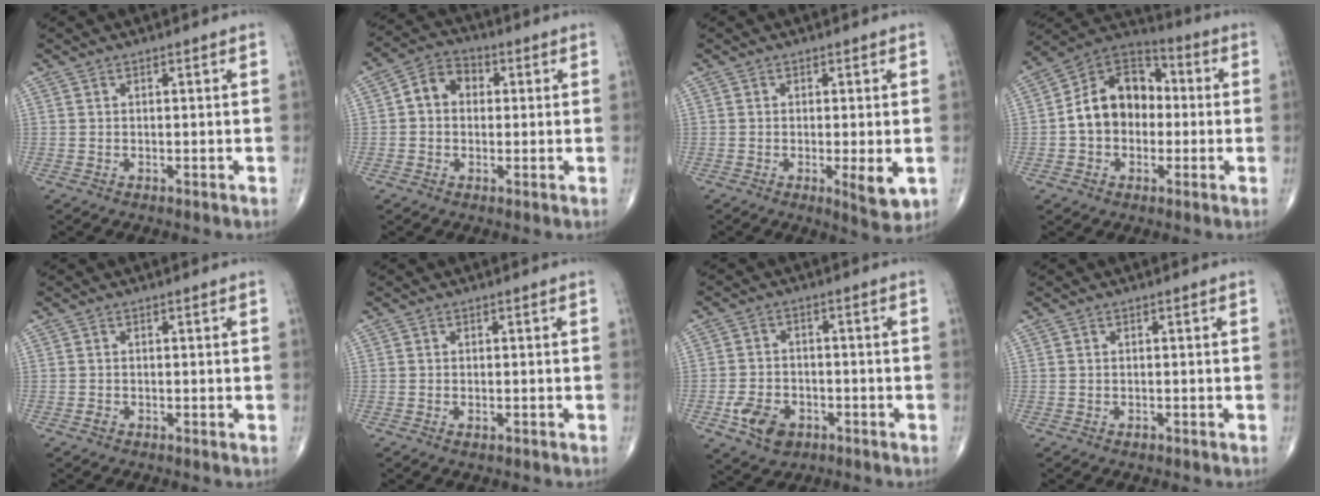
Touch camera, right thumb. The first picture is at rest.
{"total": 6.5, "force": [0.6, 5.2, 3.8], "torque": [-0.048, 0.021, -0.001]}
{"total": 5.1, "force": [-1.2, 1.4, 4.8], "torque": [-0.072, -0.014, -0.018]}
{"total": 13.8, "force": [-0.6, 10.5, 9.0], "torque": [-0.119, 0.041, -0.024]}
{"total": 0.9, "force": [-0.4, 0.4, 0.6], "torque": [-0.012, -0.002, -0.011]}
{"total": 1.0, "force": [-0.5, 0.5, 0.7], "torque": [-0.014, 0.001, -0.007]}
{"total": 2.9, "force": [-1.4, 1.9, 1.7], "torque": [-0.031, 0.003, -0.025]}
{"total": 0.5, "force": [-0.4, 0.3, 0.2], "torque": [-0.002, 0.000, -0.008]}